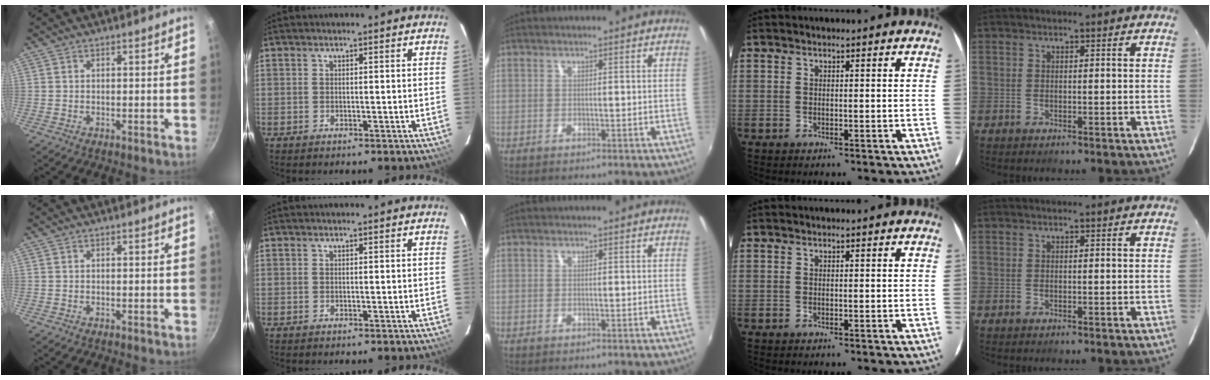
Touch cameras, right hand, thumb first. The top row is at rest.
{}